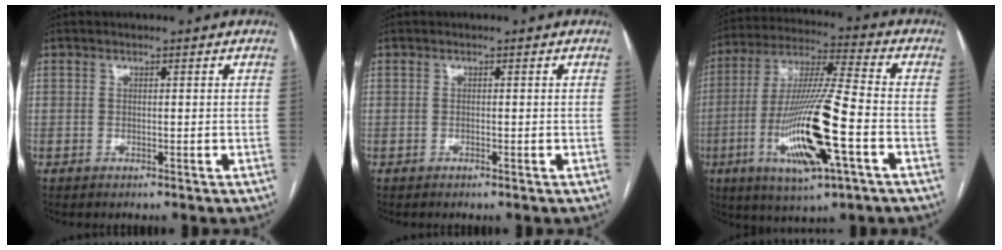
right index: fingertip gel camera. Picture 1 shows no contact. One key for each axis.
{"total": 0.0}
{"total": 18.2, "fx": -5.6, "fy": 1.6, "fz": 17.2, "tx": -0.349, "ty": -0.018, "tz": -0.098}